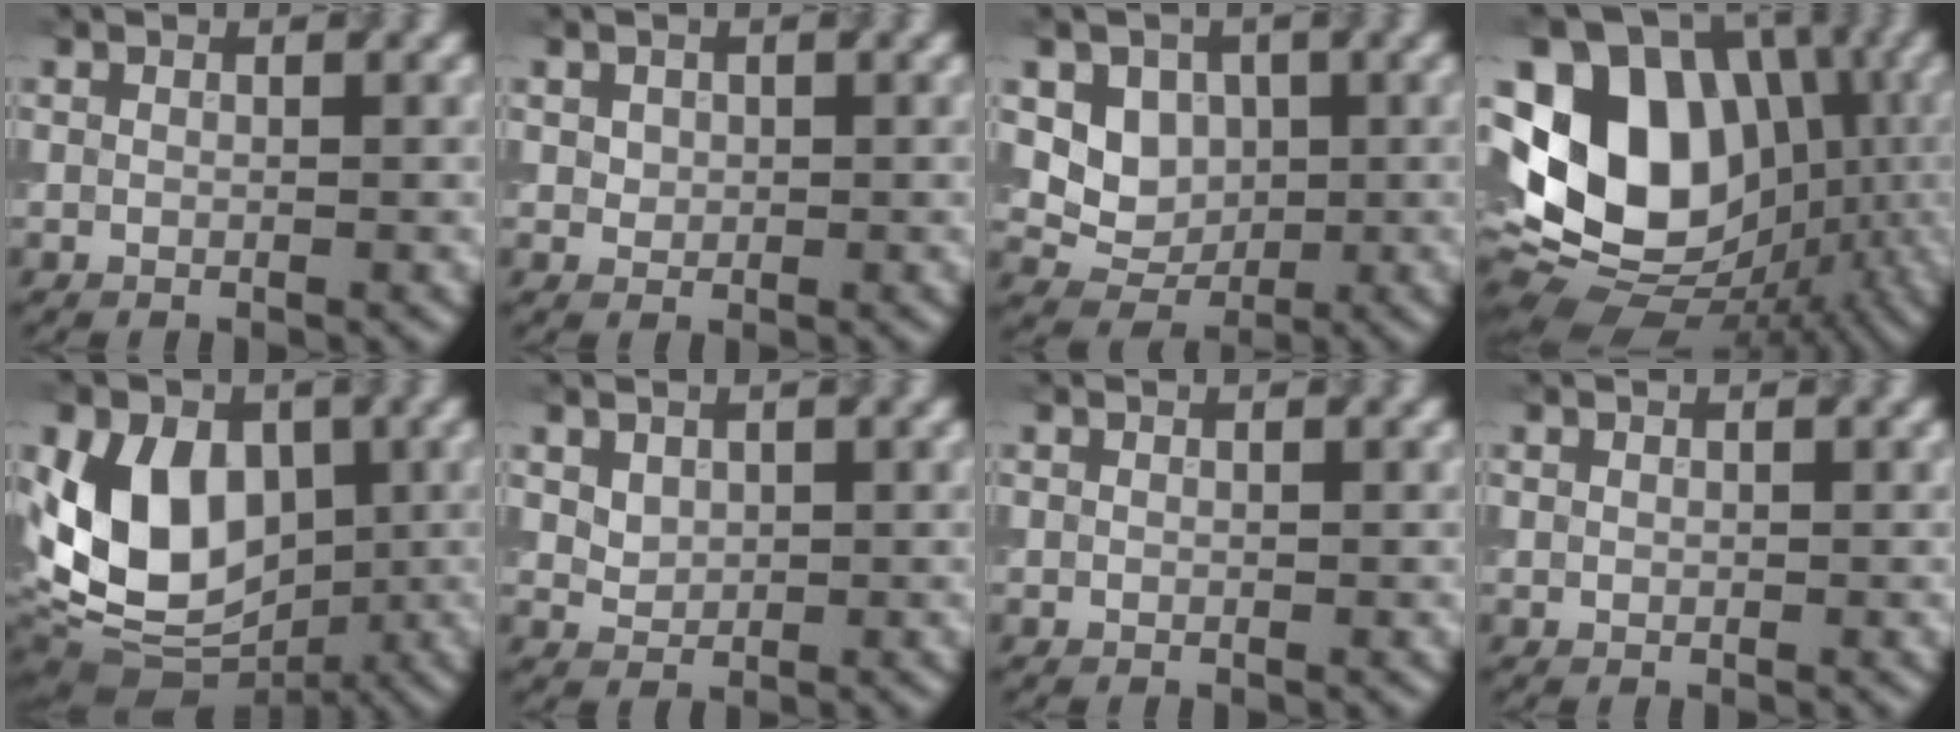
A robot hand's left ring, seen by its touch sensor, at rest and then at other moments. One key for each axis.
{"total": 1.0, "fx": 0.3, "fy": 0.8, "fz": 0.3, "tx": -0.001, "ty": -0.003, "tz": 0.009}
{"total": 3.8, "fx": 0.8, "fy": 3.3, "fz": 1.7, "tx": -0.028, "ty": -0.009, "tz": 0.015}
{"total": 15.9, "fx": 0.1, "fy": 12.2, "fz": 10.2, "tx": -0.177, "ty": 0.015, "tz": -0.011}
{"total": 10.8, "fx": 0.0, "fy": 8.0, "fz": 7.2, "tx": -0.118, "ty": -0.007, "tz": -0.008}
{"total": 1.3, "fx": 0.6, "fy": 1.0, "fz": 0.6, "tx": -0.009, "ty": -0.004, "tz": 0.015}
{"total": 0.0}
{"total": 0.0}